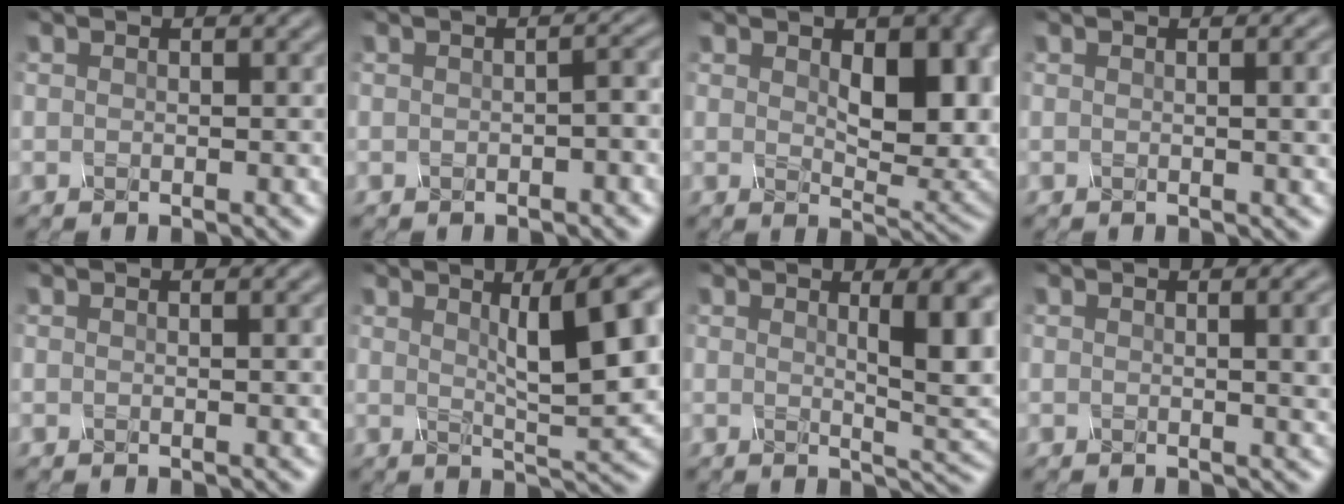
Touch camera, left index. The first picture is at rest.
{"total": 1.9, "force": [-0.3, 0.7, 1.7], "torque": [-0.012, 0.004, -0.003]}
{"total": 8.1, "force": [1.4, 4.2, 6.8], "torque": [-0.098, -0.008, 0.033]}
{"total": 3.8, "force": [0.5, 1.5, 3.5], "torque": [-0.022, 0.012, 0.004]}
{"total": 1.6, "force": [0.3, 0.5, 1.5], "torque": [-0.012, 0.004, 0.002]}
{"total": 10.1, "force": [3.3, 2.5, 9.3], "torque": [-0.111, 0.012, 0.053]}
{"total": 7.2, "force": [1.6, 1.8, 6.8], "torque": [-0.076, -0.006, 0.027]}
{"total": 4.5, "force": [0.7, 1.7, 4.1], "torque": [-0.028, 0.012, 0.009]}